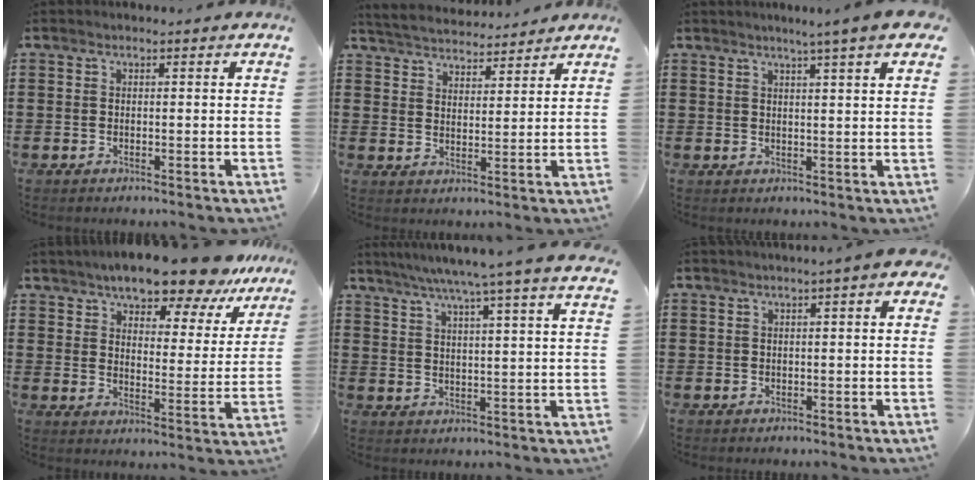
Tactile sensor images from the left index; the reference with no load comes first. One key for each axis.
{"total": 4.1, "fx": 4.1, "fy": 0.7, "fz": -0.1, "tx": -0.018, "ty": -0.021, "tz": 0.072}
{"total": 4.8, "fx": 3.4, "fy": -0.3, "fz": 3.4, "tx": -0.066, "ty": -0.009, "tz": 0.057}
{"total": 11.0, "fx": 9.7, "fy": 1.5, "fz": 4.9, "tx": -0.103, "ty": -0.046, "tz": 0.170}
{"total": 6.3, "fx": 5.3, "fy": -1.4, "fz": 3.1, "tx": -0.076, "ty": -0.029, "tz": 0.087}
{"total": 1.5, "fx": 0.3, "fy": 0.1, "fz": 1.5, "tx": -0.027, "ty": -0.002, "tz": 0.007}